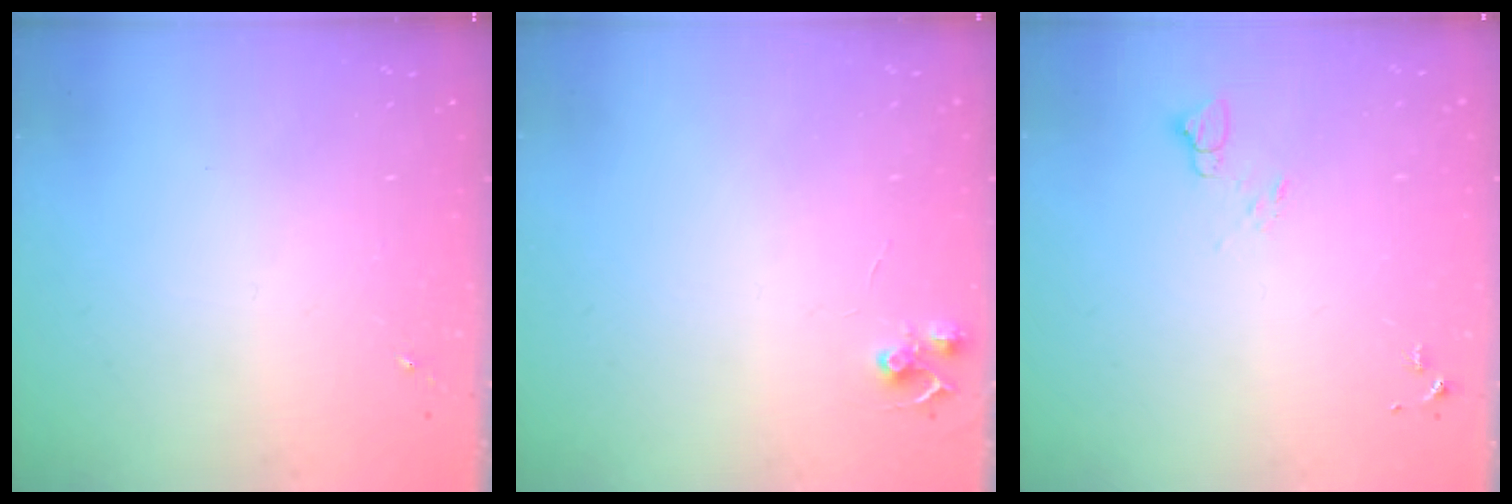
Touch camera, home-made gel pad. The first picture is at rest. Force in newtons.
{"total": 5.5, "press": 5.5, "slide": 0.6}
{"total": 5.9, "press": 5.8, "slide": 0.5}